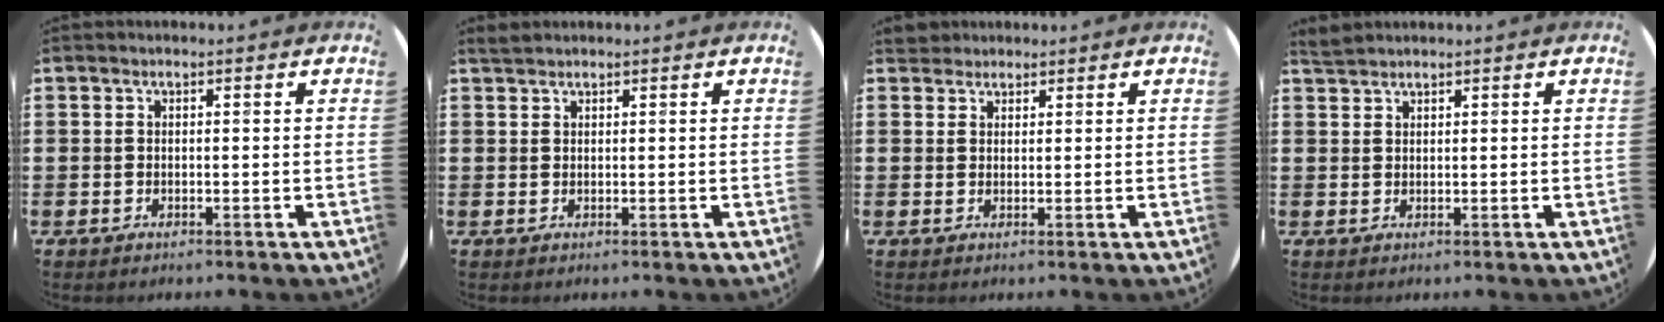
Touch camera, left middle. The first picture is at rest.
{"total": 1.1, "force": [1.1, 0.2, 0.1], "torque": [-0.005, 0.002, 0.021]}
{"total": 2.1, "force": [1.9, 0.8, 0.0], "torque": [0.004, 0.002, 0.037]}
{"total": 1.5, "force": [1.5, 0.1, 0.1], "torque": [-0.006, 0.002, 0.030]}